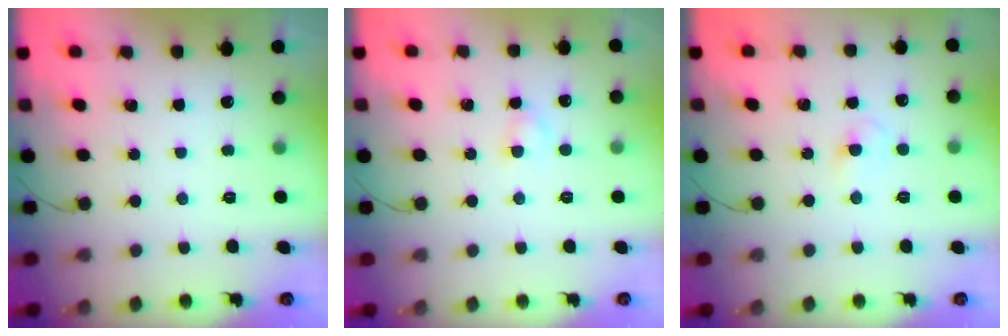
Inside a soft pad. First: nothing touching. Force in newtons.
{"total": 2.8, "press": 2.6, "slide": 1.0}
{"total": 2.3, "press": 2.1, "slide": 1.0}